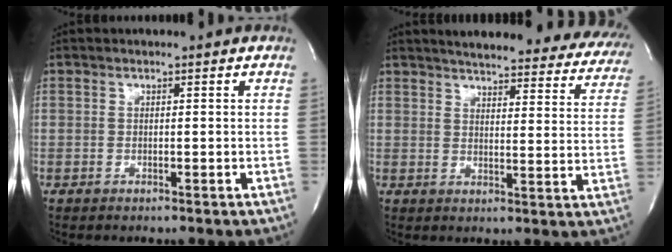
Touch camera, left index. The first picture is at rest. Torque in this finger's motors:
{"motor_torque": [0.20, -0.22, 0.55, 0.08]}